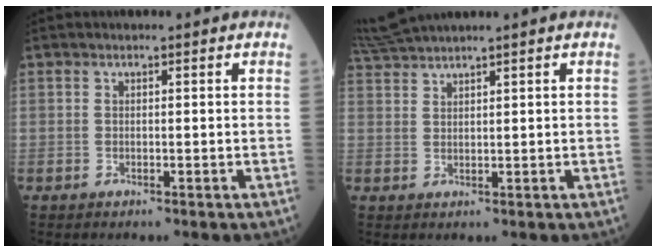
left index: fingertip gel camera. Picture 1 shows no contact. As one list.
[{"total": 4.4, "force": [4.0, -1.1, 1.5], "torque": [-0.048, 0.014, 0.089]}]